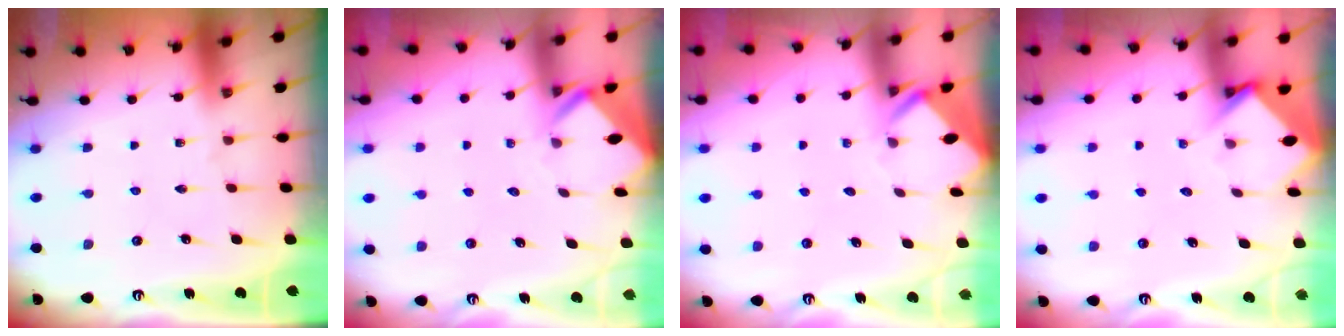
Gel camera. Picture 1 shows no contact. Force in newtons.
{"total": 2.4, "press": 2.4, "slide": 0.1}
{"total": 3.3, "press": 3.3, "slide": 0.2}
{"total": 3.6, "press": 3.6, "slide": 0.3}